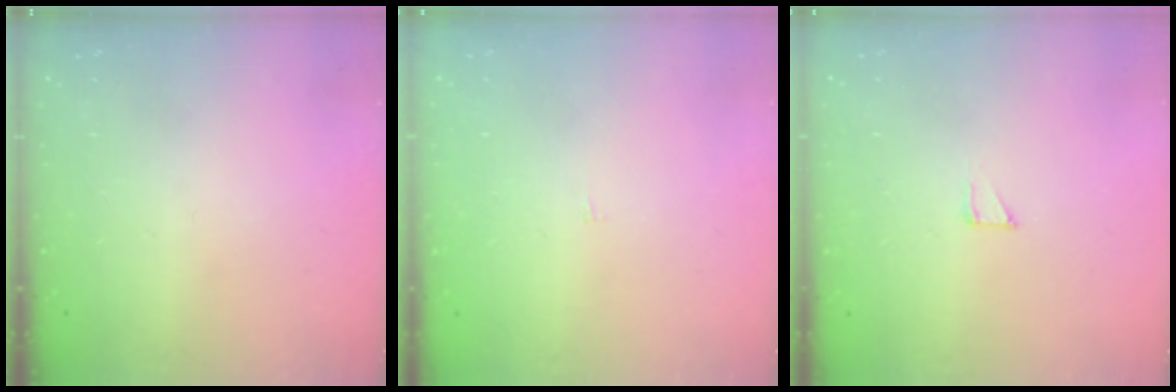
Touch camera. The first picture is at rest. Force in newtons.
{"total": 1.8, "press": 1.8, "slide": 0.1}
{"total": 2.3, "press": 2.3, "slide": 0.2}